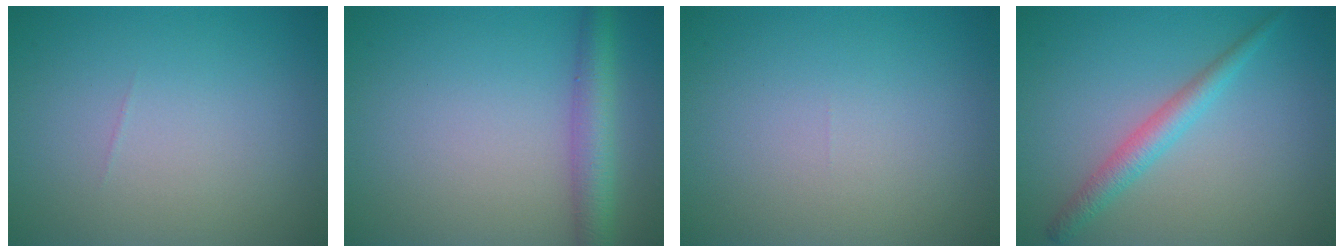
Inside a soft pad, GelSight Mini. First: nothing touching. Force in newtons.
{"total": 3.5, "press": 3.5, "slide": 0.1}
{"total": 0.0}
{"total": 2.4, "press": 2.4, "slide": 0.1}